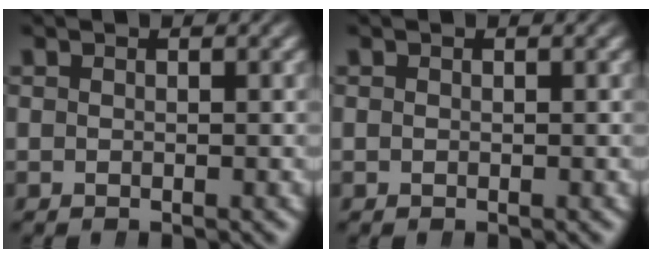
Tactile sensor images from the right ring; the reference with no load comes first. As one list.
[{"total": 0.0}]